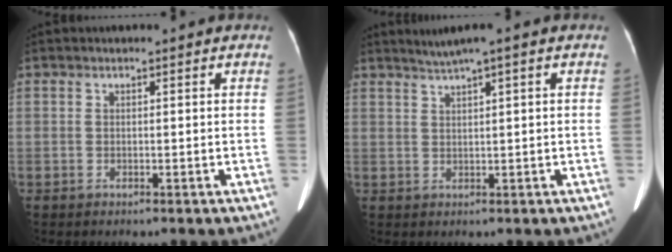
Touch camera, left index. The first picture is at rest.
{"total": 3.1, "force": [2.0, -0.4, 2.3], "torque": [-0.052, 0.014, 0.042]}